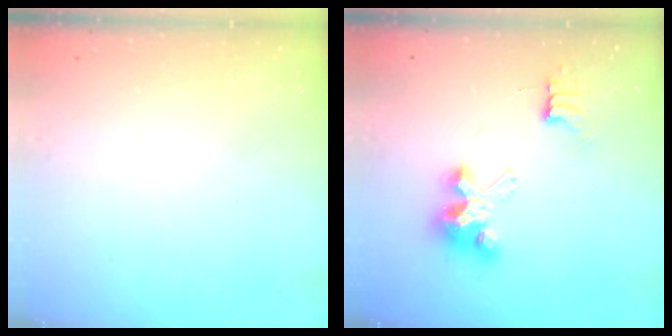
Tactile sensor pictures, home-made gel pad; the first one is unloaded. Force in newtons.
{"total": 7.9, "press": 7.9, "slide": 0.6}